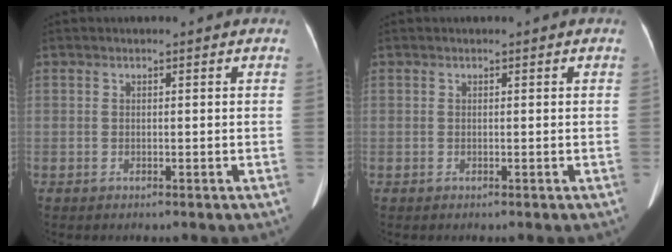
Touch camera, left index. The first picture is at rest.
{"total": 0.0}